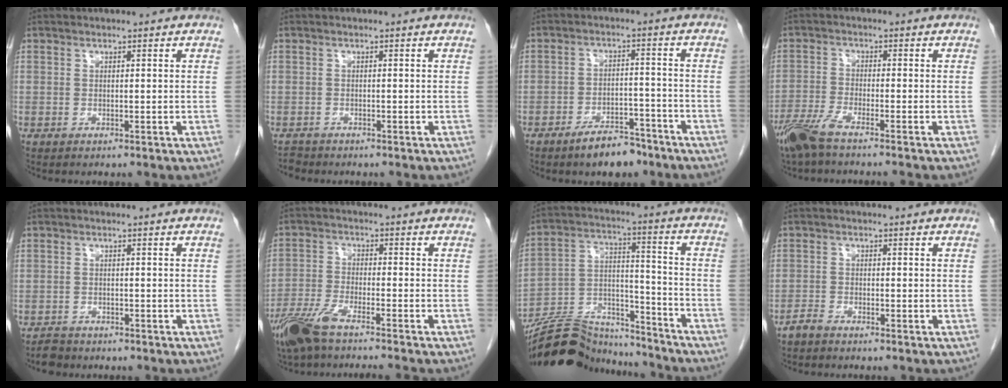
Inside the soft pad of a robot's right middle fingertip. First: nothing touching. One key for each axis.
{"total": 1.1, "fx": -1.0, "fy": 0.2, "fz": -0.2, "tx": 0.000, "ty": -0.003, "tz": -0.018}
{"total": 6.1, "fx": -4.7, "fy": 2.4, "fz": 3.1, "tx": -0.052, "ty": 0.003, "tz": -0.072}
{"total": 5.9, "fx": -4.7, "fy": 0.2, "fz": 3.5, "tx": -0.073, "ty": -0.017, "tz": -0.094}
{"total": 2.2, "fx": -2.0, "fy": 0.9, "fz": 0.2, "tx": -0.010, "ty": -0.002, "tz": -0.033}
{"total": 9.0, "fx": -7.3, "fy": 0.3, "fz": 5.2, "tx": -0.101, "ty": -0.025, "tz": -0.135}
{"total": 19.3, "fx": -18.1, "fy": 3.7, "fz": 5.4, "tx": -0.119, "ty": 0.018, "tz": -0.299}
{"total": 1.6, "fx": -1.5, "fy": 0.3, "fz": 0.3, "tx": -0.007, "ty": -0.001, "tz": -0.030}